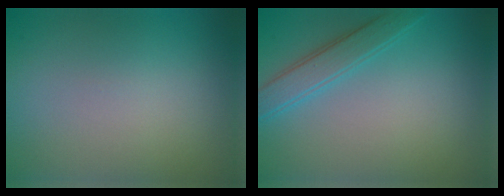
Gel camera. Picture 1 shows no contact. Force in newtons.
{"total": 2.8, "press": 2.8, "slide": 0.1}